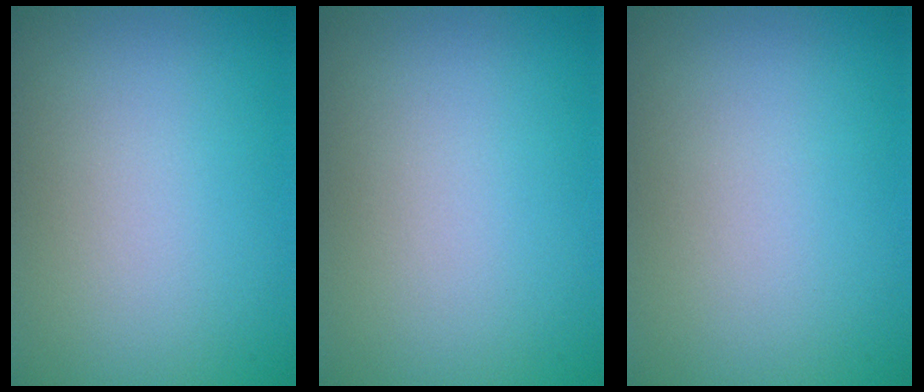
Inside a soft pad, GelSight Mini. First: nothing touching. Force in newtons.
{"total": 0.0}
{"total": 0.0}